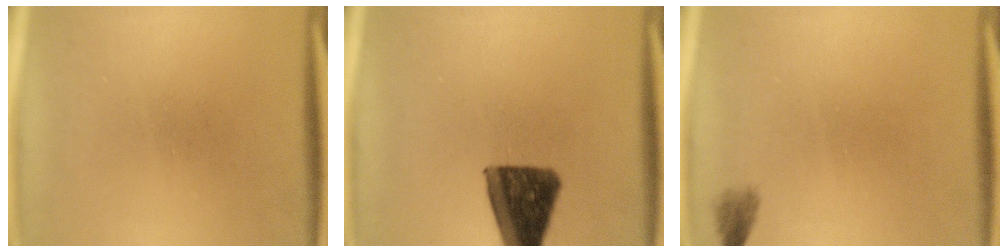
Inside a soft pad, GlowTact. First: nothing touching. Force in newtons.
{"total": 12.0}
{"total": 1.3}